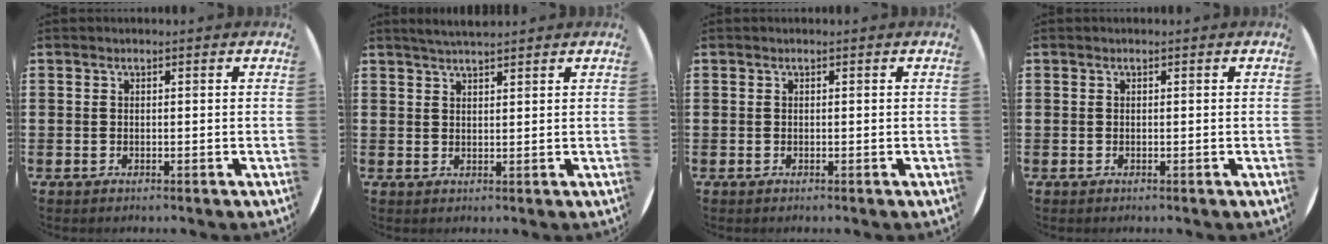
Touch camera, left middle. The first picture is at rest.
{"total": 2.4, "force": [2.3, 0.1, 0.7], "torque": [-0.016, 0.002, 0.042]}
{"total": 0.0}
{"total": 0.0}